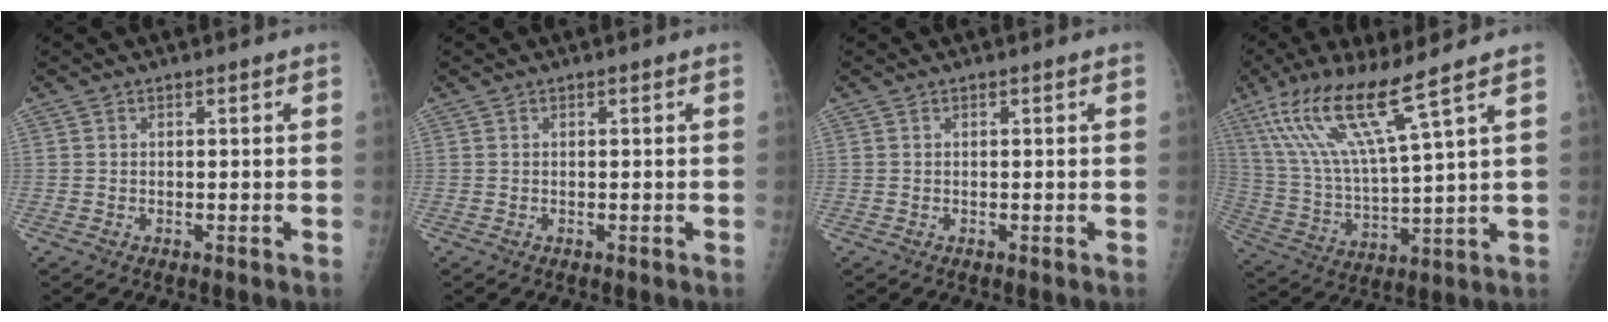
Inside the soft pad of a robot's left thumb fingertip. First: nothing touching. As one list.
[{"total": 0.0}, {"total": 0.0}, {"total": 15.8, "force": [9.4, 1.3, 12.6], "torque": [-0.259, -0.040, 0.188]}]